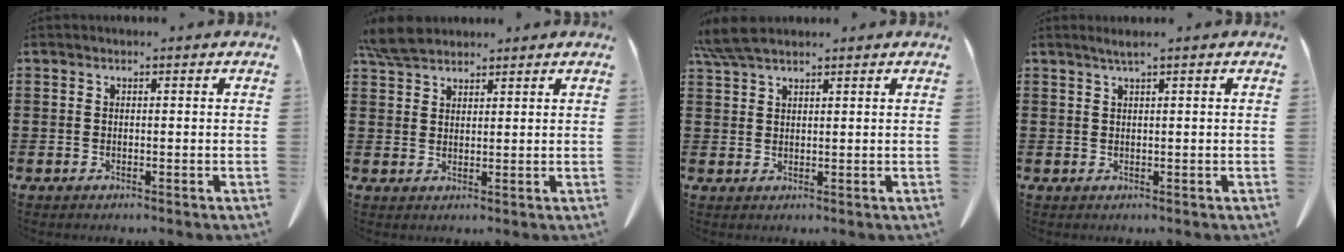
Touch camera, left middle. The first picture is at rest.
{"total": 4.8, "force": [4.2, 1.5, 1.9], "torque": [-0.049, -0.002, 0.082]}
{"total": 4.7, "force": [3.8, 0.9, 2.7], "torque": [-0.070, -0.004, 0.070]}
{"total": 1.4, "force": [0.9, -0.2, 1.0], "torque": [-0.020, -0.003, 0.017]}